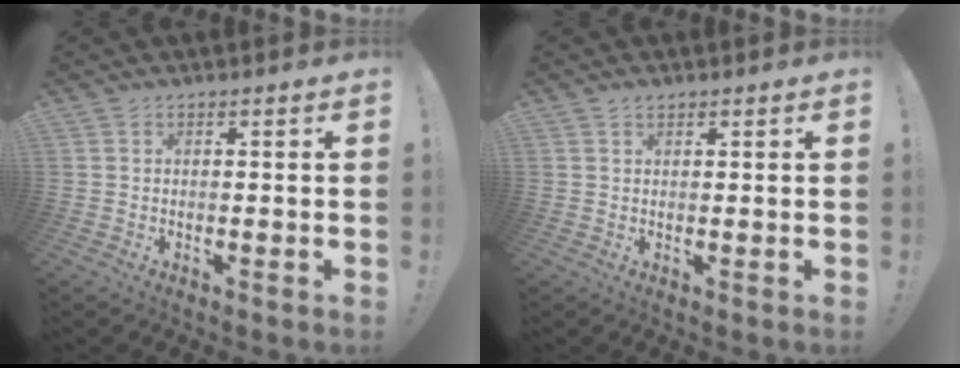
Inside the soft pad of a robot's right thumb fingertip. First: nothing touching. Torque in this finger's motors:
{"motor_torque": [-0.06, -0.03, 0.25, 0.04, 0.00]}